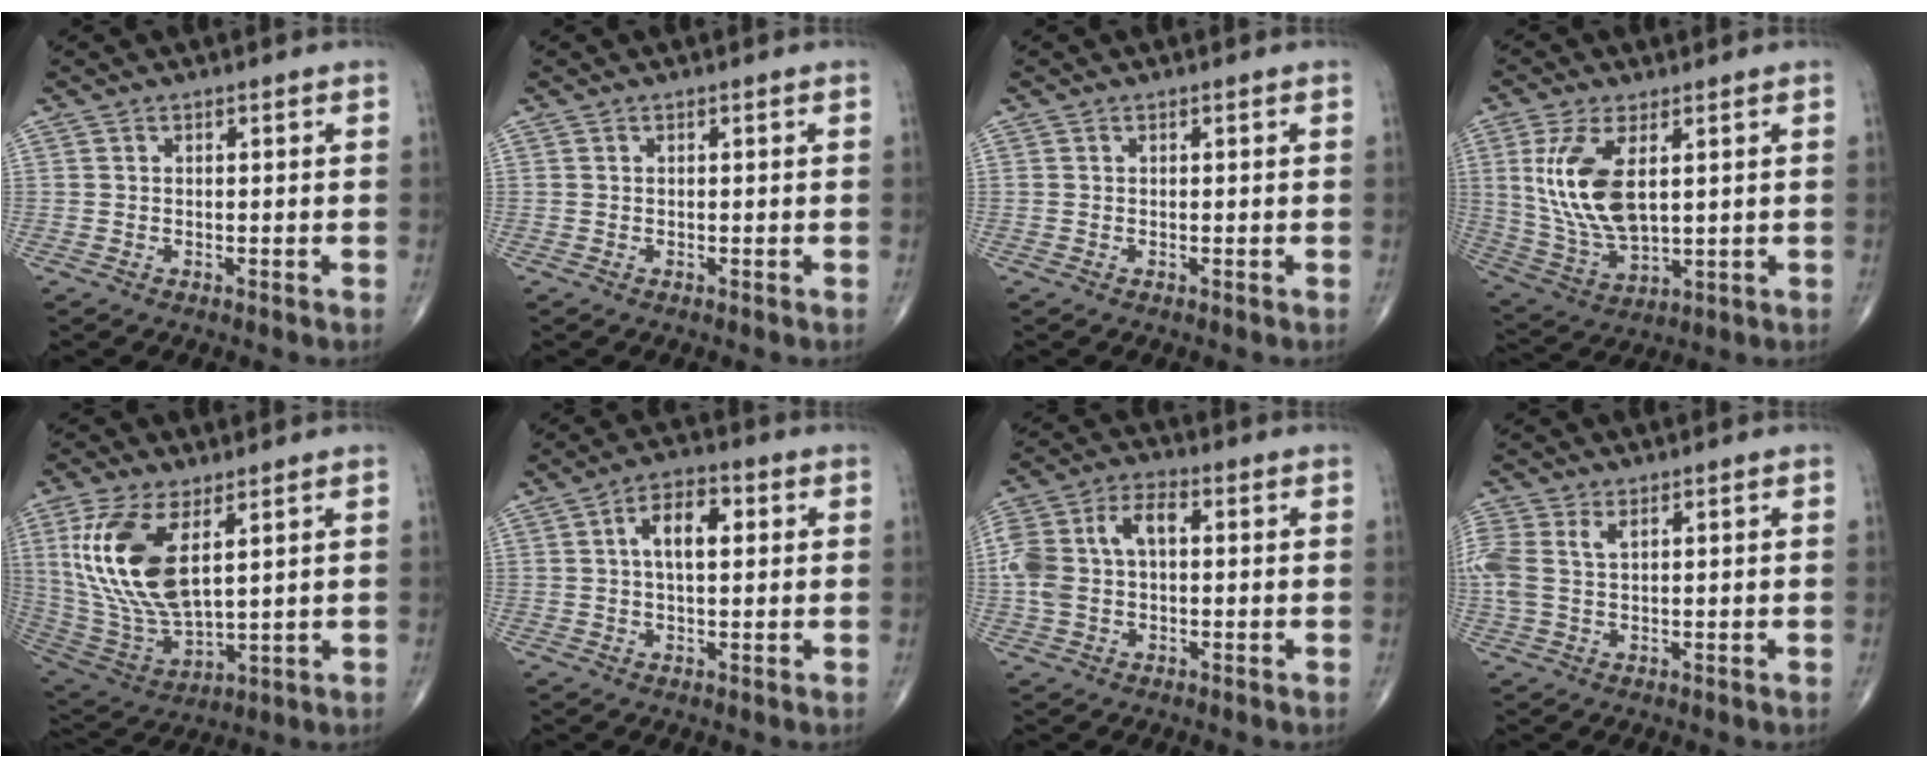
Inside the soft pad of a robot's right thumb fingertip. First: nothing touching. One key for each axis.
{"total": 0.0}
{"total": 0.0}
{"total": 13.5, "fx": 3.2, "fy": 6.4, "fz": 11.4, "tx": -0.236, "ty": -0.017, "tz": 0.077}
{"total": 17.4, "fx": 5.5, "fy": 7.7, "fz": 14.6, "tx": -0.301, "ty": -0.027, "tz": 0.121}
{"total": 7.3, "fx": 1.5, "fy": 3.6, "fz": 6.2, "tx": -0.099, "ty": 0.013, "tz": 0.020}
{"total": 9.9, "fx": 0.5, "fy": 6.1, "fz": 7.9, "tx": -0.173, "ty": 0.037, "tz": 0.007}
{"total": 6.1, "fx": 1.7, "fy": 3.1, "fz": 4.9, "tx": -0.149, "ty": 0.020, "tz": 0.041}